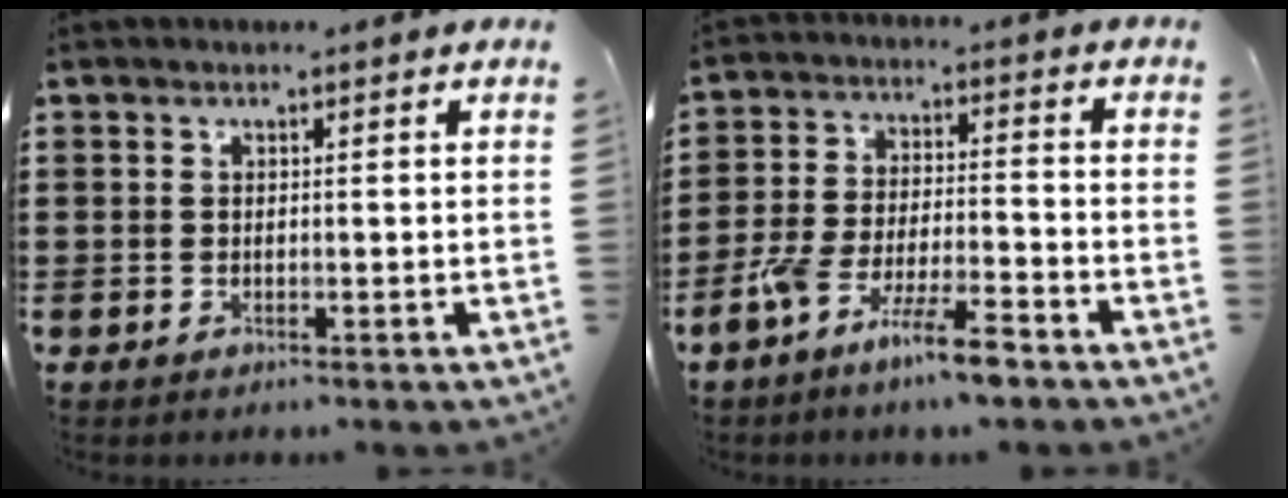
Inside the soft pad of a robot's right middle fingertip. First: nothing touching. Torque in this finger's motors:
{"motor_torque": [1.44, -0.70, 0.39, 0.21]}